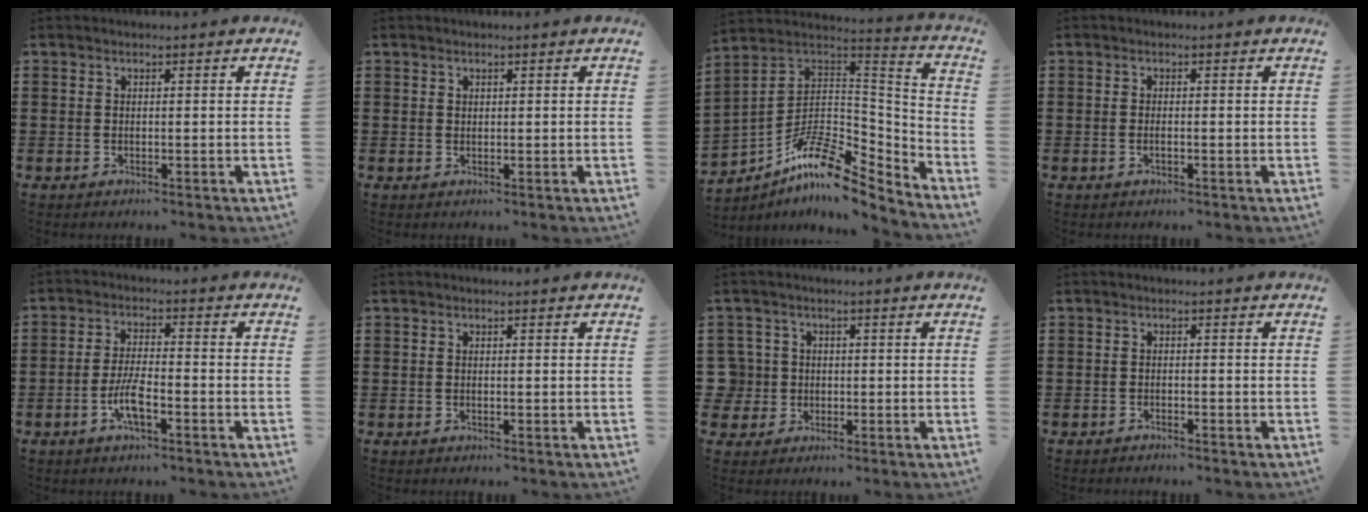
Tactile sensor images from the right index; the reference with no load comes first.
{"total": 0.6, "force": [0.4, 0.4, 0.1], "torque": [-0.004, 0.001, 0.008]}
{"total": 11.5, "force": [-7.8, 4.5, 7.1], "torque": [-0.140, 0.003, -0.152]}
{"total": 0.7, "force": [-0.3, 0.1, 0.6], "torque": [-0.011, -0.004, -0.006]}
{"total": 5.3, "force": [-2.4, 1.3, 4.5], "torque": [-0.102, -0.006, -0.050]}
{"total": 0.0}
{"total": 3.7, "force": [-0.3, 3.7, 0.6], "torque": [-0.044, 0.005, -0.014]}
{"total": 1.0, "force": [-1.0, -0.2, 0.1], "torque": [-0.005, -0.003, -0.019]}